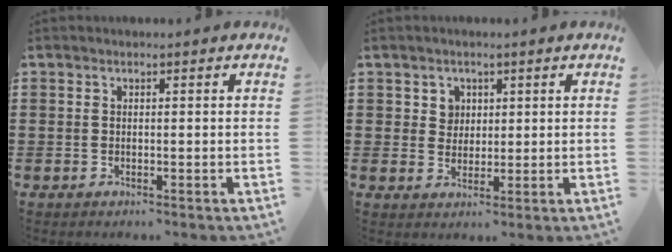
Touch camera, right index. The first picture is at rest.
{"total": 2.9, "force": [1.2, 2.6, 0.6], "torque": [-0.015, 0.007, 0.020]}